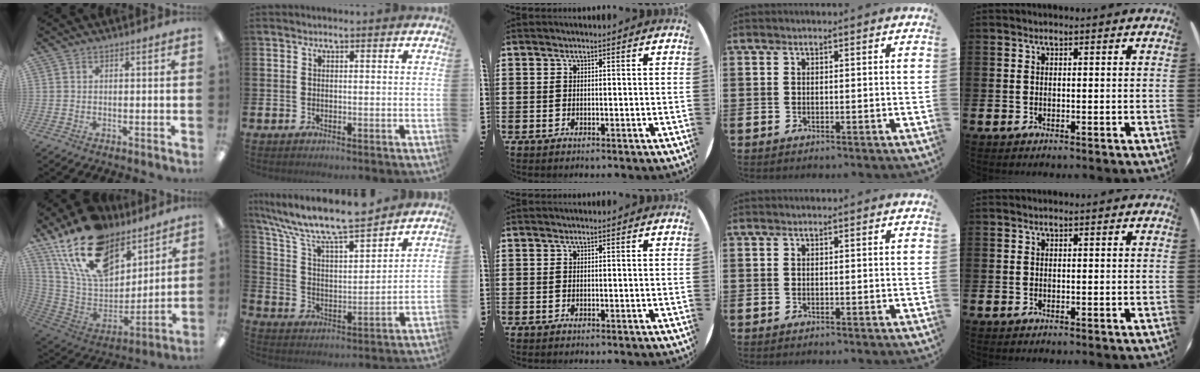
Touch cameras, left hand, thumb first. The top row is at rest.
{"thumb": {"total": 22.2, "force": [14.4, 12.4, 11.6], "torque": [-0.221, -0.074, 0.265]}, "index": {"total": 10.7, "force": [9.8, 1.5, 4.1], "torque": [-0.120, -0.060, 0.170]}}